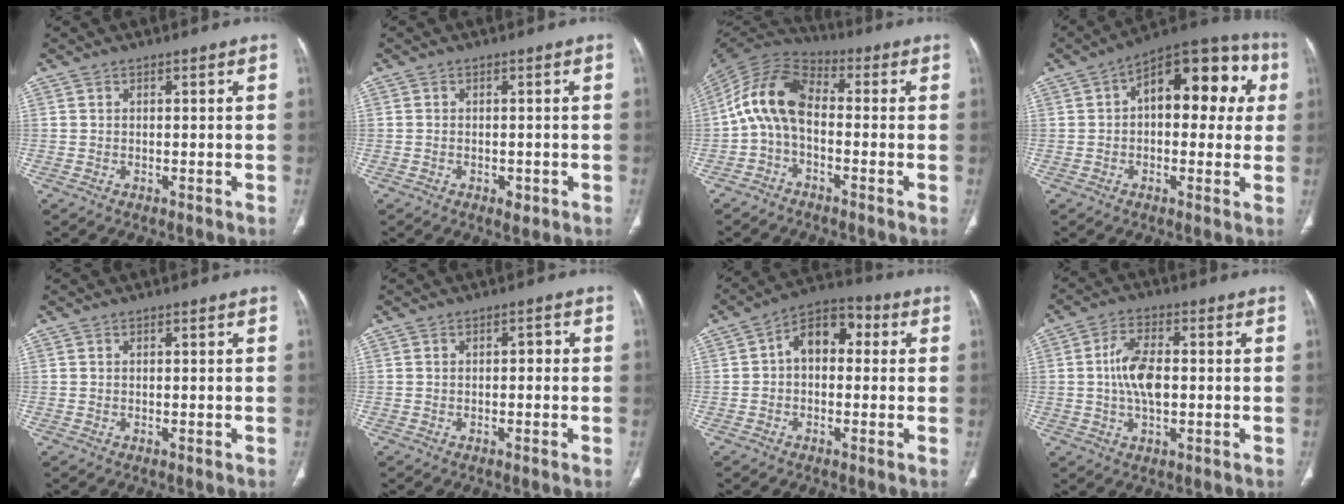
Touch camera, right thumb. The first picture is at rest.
{"total": 1.8, "force": [-0.8, 1.1, 1.2], "torque": [-0.014, 0.001, -0.007]}
{"total": 11.2, "force": [-1.2, 6.7, 8.9], "torque": [-0.163, 0.040, -0.039]}
{"total": 17.7, "force": [3.5, 9.5, 14.5], "torque": [-0.139, 0.036, 0.037]}
{"total": 0.0}
{"total": 1.3, "force": [-0.2, 0.9, 1.0], "torque": [-0.003, 0.005, -0.008]}
{"total": 9.2, "force": [1.0, 6.1, 6.8], "torque": [-0.078, 0.032, 0.002]}
{"total": 8.3, "force": [0.0, 4.2, 7.1], "torque": [-0.136, 0.008, -0.003]}